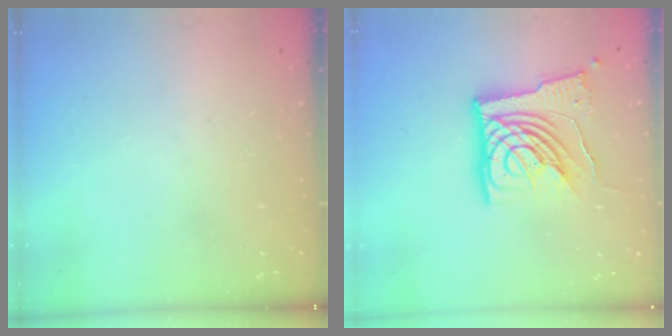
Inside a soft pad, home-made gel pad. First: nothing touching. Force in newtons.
{"total": 15.6, "press": 15.5, "slide": 1.6}